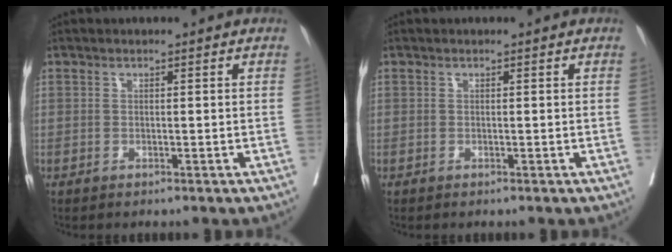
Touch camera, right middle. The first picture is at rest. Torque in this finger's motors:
{"motor_torque": [0.03, -0.19, 0.00, 0.00]}